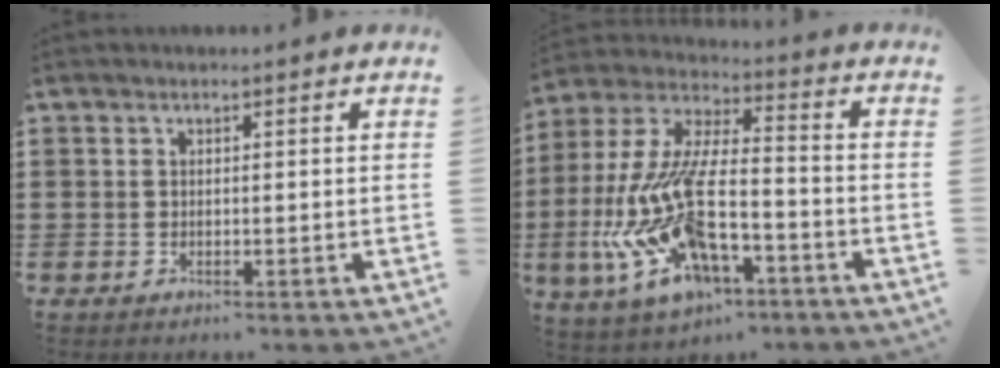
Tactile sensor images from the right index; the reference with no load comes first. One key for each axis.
{"total": 16.0, "fx": -6.7, "fy": 6.4, "fz": 13.0, "tx": -0.302, "ty": -0.013, "tz": -0.130}